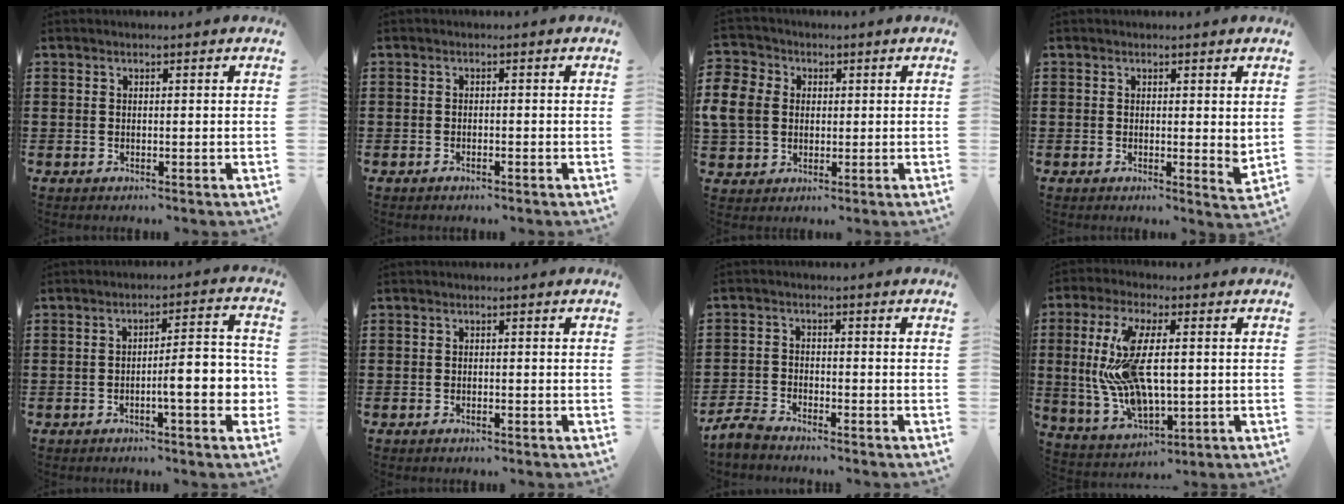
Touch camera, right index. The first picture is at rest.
{"total": 0.8, "force": [-0.7, 0.2, 0.2], "torque": [-0.008, -0.002, -0.013]}
{"total": 6.5, "force": [0.1, 5.8, 3.0], "torque": [-0.108, 0.004, -0.005]}
{"total": 1.8, "force": [1.0, 0.8, 1.3], "torque": [-0.013, -0.001, 0.016]}
{"total": 7.7, "force": [-2.2, 1.6, 7.1], "torque": [-0.102, -0.004, -0.041]}
{"total": 0.6, "force": [-0.6, 0.2, 0.2], "torque": [-0.007, -0.002, -0.010]}
{"total": 3.3, "force": [-3.1, 0.7, 0.7], "torque": [-0.029, 0.000, -0.068]}
{"total": 12.3, "force": [0.4, 5.2, 11.1], "torque": [-0.250, -0.009, 0.002]}